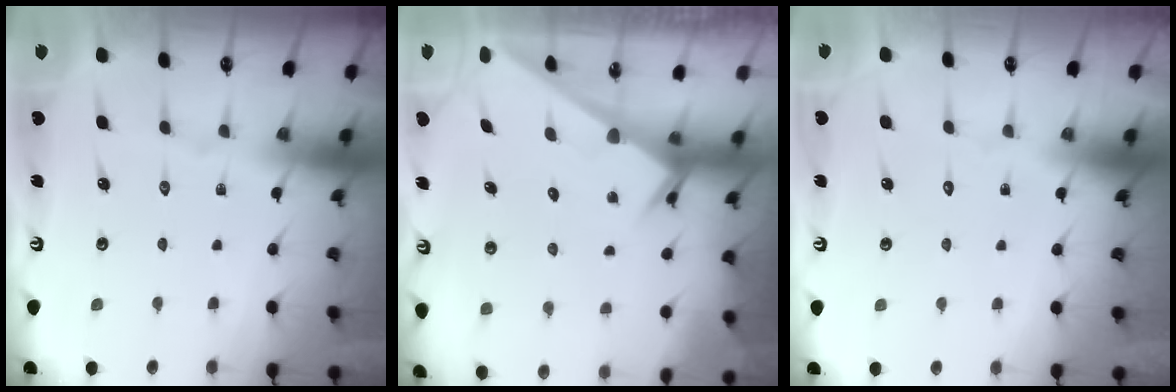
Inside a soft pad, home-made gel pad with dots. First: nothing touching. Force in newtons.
{"total": 2.4, "press": 2.4, "slide": 0.1}
{"total": 1.8, "press": 1.8, "slide": 0.0}